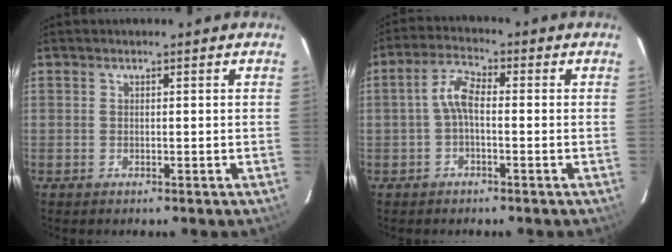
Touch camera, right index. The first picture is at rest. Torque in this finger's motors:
{"motor_torque": [0.56, -0.08, 0.38, 0.10]}